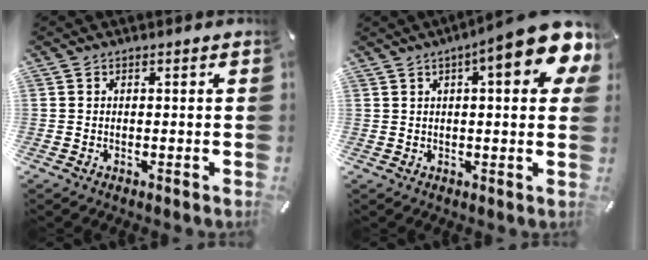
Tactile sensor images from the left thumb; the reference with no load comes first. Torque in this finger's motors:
{"motor_torque": [2.54, 2.47, 1.64, -1.13, 0.10]}